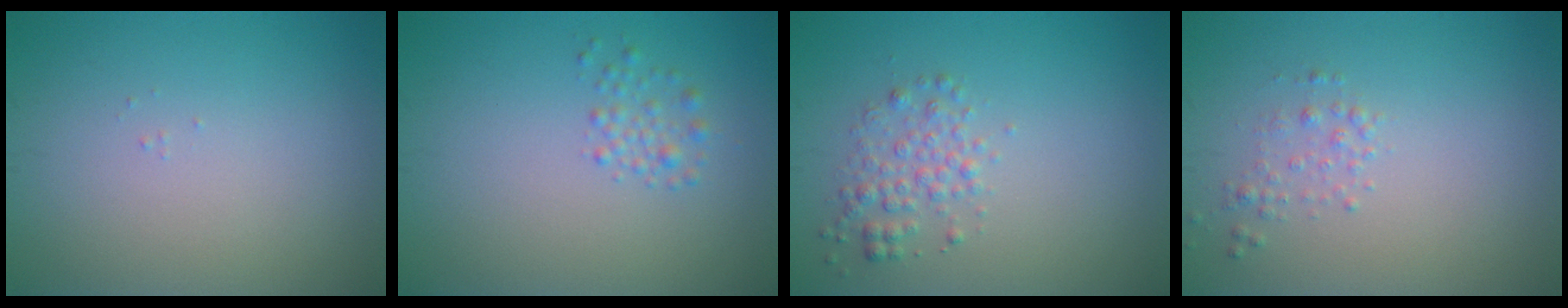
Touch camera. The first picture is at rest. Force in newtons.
{"total": 1.4, "press": 1.3, "slide": 0.1}
{"total": 2.2, "press": 2.2, "slide": 0.1}
{"total": 1.0, "press": 1.0, "slide": 0.0}